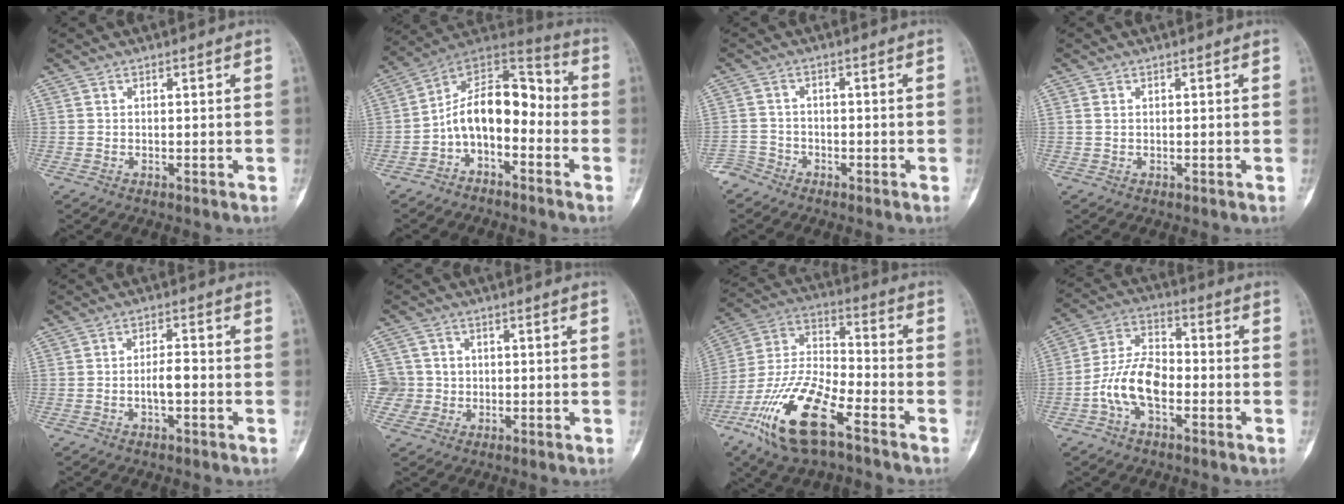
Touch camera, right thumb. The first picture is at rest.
{"total": 13.4, "force": [-3.3, 7.9, 10.2], "torque": [-0.141, 0.088, -0.070]}
{"total": 3.0, "force": [-2.4, 1.8, -0.4], "torque": [0.019, 0.010, -0.054]}
{"total": 0.9, "force": [0.2, 0.7, 0.6], "torque": [-0.013, 0.002, 0.004]}
{"total": 3.7, "force": [-1.0, 1.5, 3.2], "torque": [-0.051, 0.016, -0.019]}
{"total": 5.4, "force": [-0.1, 5.4, 0.0], "torque": [0.028, 0.013, -0.006]}
{"total": 18.8, "force": [-10.3, 6.7, 14.2], "torque": [-0.288, 0.049, -0.198]}
{"total": 10.9, "force": [-3.3, 6.0, 8.5], "torque": [-0.158, 0.037, -0.070]}